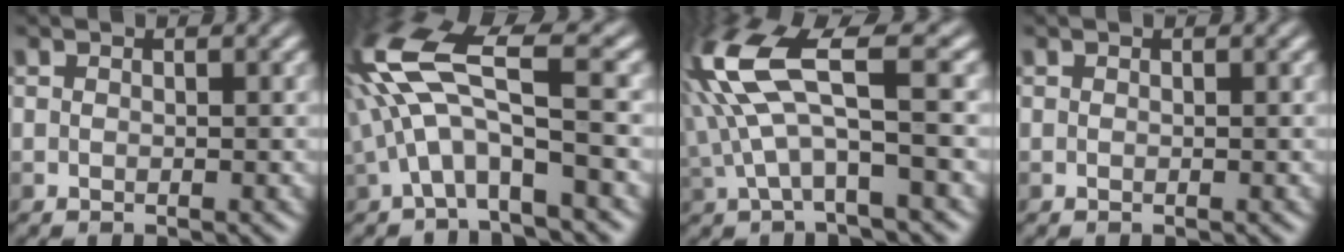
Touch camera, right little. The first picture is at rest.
{"total": 7.5, "force": [-0.5, 1.9, 7.3], "torque": [-0.161, 0.029, -0.016]}
{"total": 7.9, "force": [1.3, 1.9, 7.6], "torque": [-0.177, 0.025, 0.025]}
{"total": 0.0}